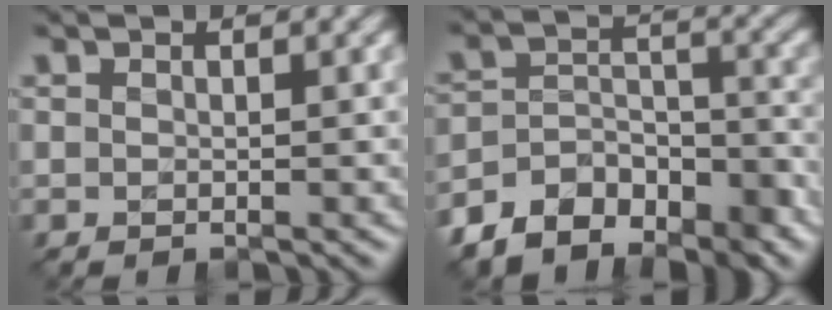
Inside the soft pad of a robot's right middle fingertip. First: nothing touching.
{"total": 7.8, "force": [-6.2, 4.0, 2.6], "torque": [-0.035, 0.002, -0.105]}